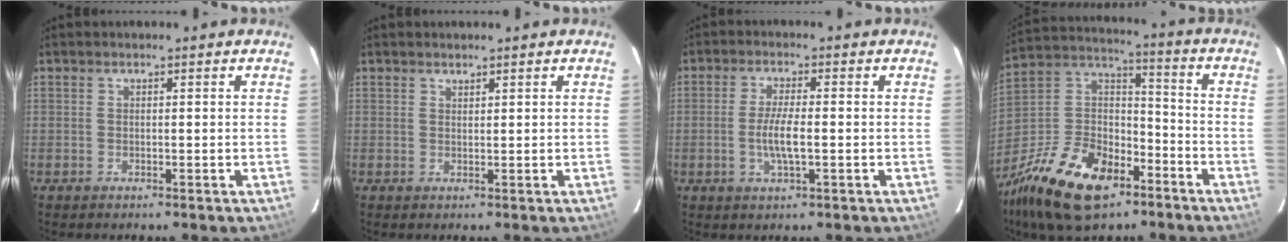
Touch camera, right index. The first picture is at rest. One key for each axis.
{"total": 0.8, "fx": 0.8, "fy": 0.2, "fz": 0.1, "tx": -0.002, "ty": 0.001, "tz": 0.015}
{"total": 5.1, "fx": -1.0, "fy": 1.0, "fz": 4.9, "tx": -0.094, "ty": -0.006, "tz": -0.017}
{"total": 23.6, "fx": -14.1, "fy": 12.8, "fz": 14.0, "tx": -0.307, "ty": 0.001, "tz": -0.241}